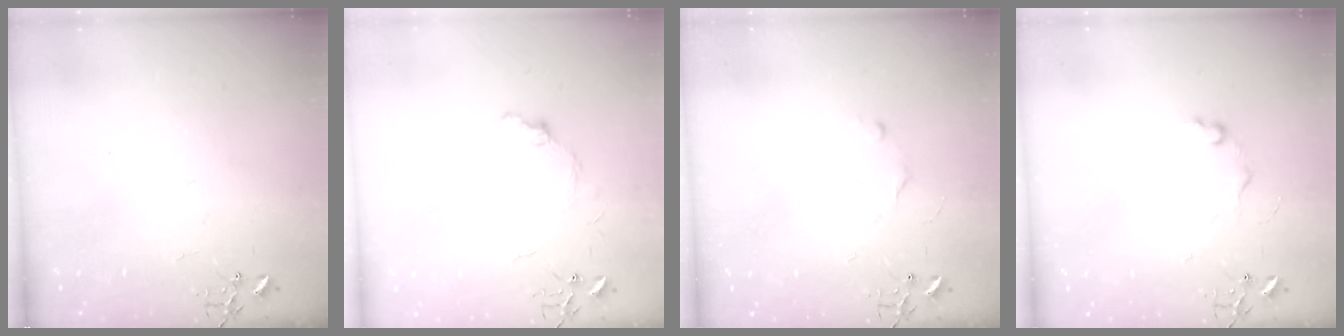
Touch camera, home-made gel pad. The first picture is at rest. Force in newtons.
{"total": 7.7, "press": 7.6, "slide": 0.9}
{"total": 4.5, "press": 4.5, "slide": 0.6}
{"total": 6.1, "press": 6.0, "slide": 0.7}